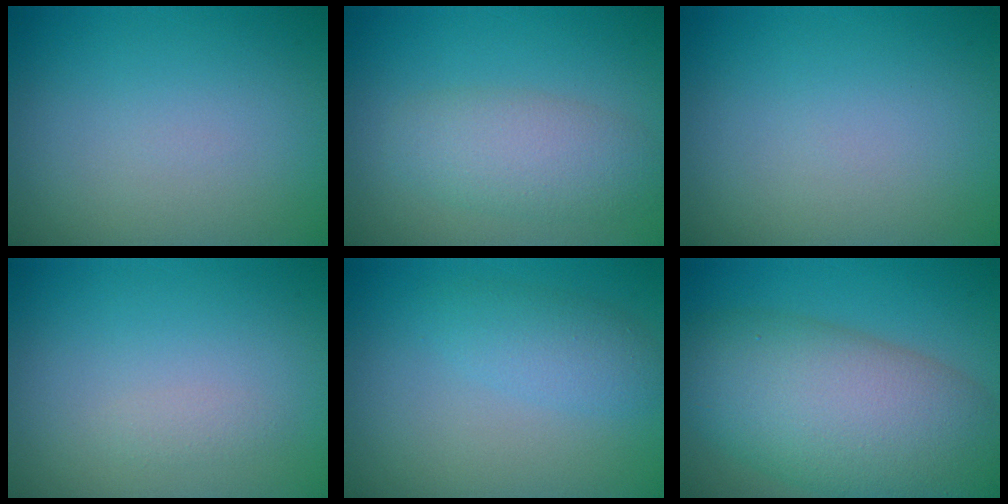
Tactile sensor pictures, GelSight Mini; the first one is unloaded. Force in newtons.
{"total": 3.9, "press": 3.9, "slide": 0.1}
{"total": 0.5, "press": 0.5, "slide": 0.1}
{"total": 0.7, "press": 0.7, "slide": 0.0}
{"total": 2.4, "press": 2.4, "slide": 0.1}
{"total": 11.6, "press": 11.6, "slide": 0.3}